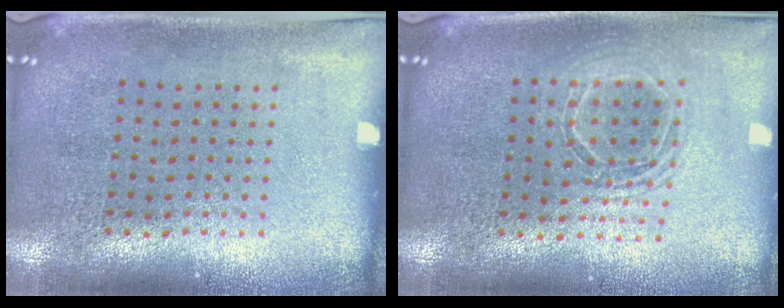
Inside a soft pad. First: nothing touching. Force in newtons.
{"total": 1.7, "press": 1.4, "slide": 0.9}